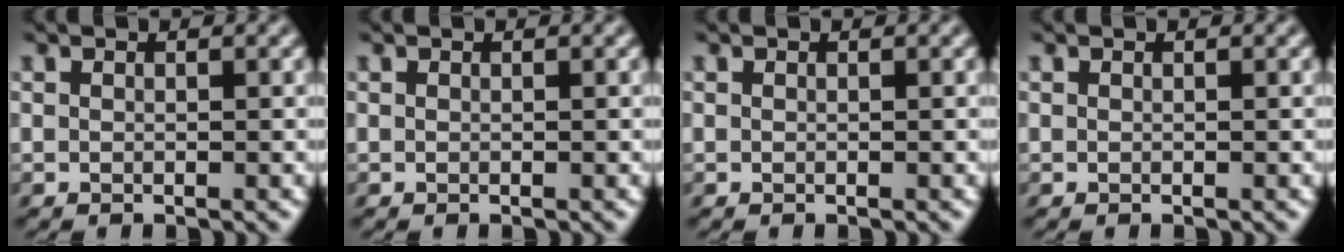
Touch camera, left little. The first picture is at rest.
{"total": 0.0}
{"total": 0.0}
{"total": 0.0}